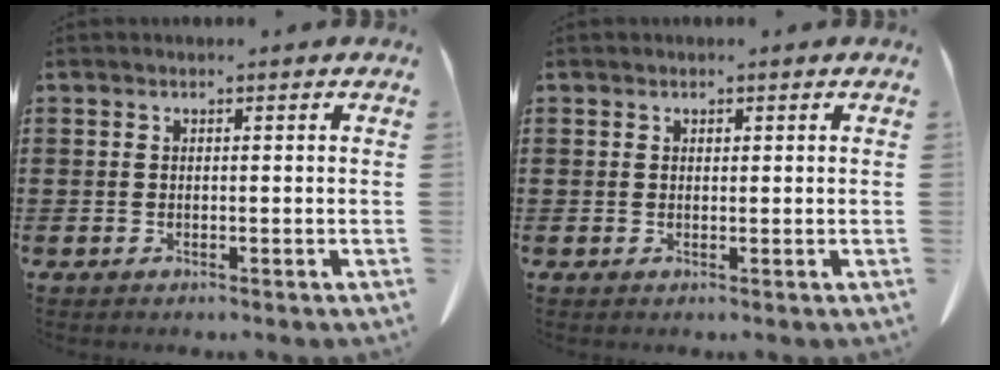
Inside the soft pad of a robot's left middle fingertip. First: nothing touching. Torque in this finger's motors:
{"motor_torque": [-0.06, 0.06, 0.00, 0.01]}